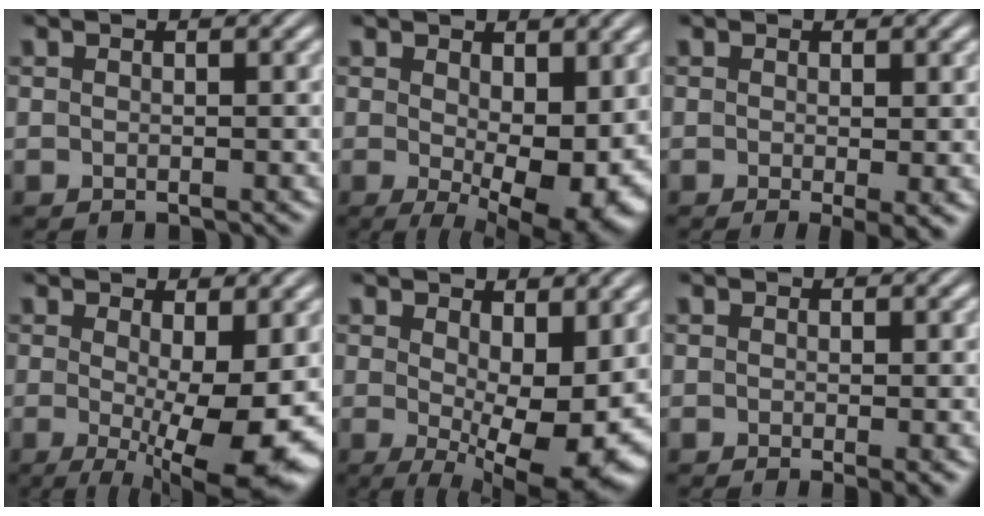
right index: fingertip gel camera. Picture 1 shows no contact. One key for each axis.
{"total": 6.9, "fx": -0.9, "fy": 2.3, "fz": 6.5, "tx": -0.089, "ty": -0.041, "tz": 0.005}
{"total": 2.3, "fx": -1.0, "fy": 0.4, "fz": 2.1, "tx": -0.023, "ty": -0.013, "tz": -0.009}
{"total": 8.6, "fx": -1.2, "fy": 2.4, "fz": 8.1, "tx": -0.105, "ty": -0.028, "tz": -0.007}
{"total": 8.5, "fx": -0.5, "fy": 2.8, "fz": 8.1, "tx": -0.101, "ty": -0.034, "tz": 0.011}
{"total": 1.3, "fx": -0.5, "fy": 0.1, "fz": 1.2, "tx": -0.010, "ty": -0.003, "tz": -0.006}